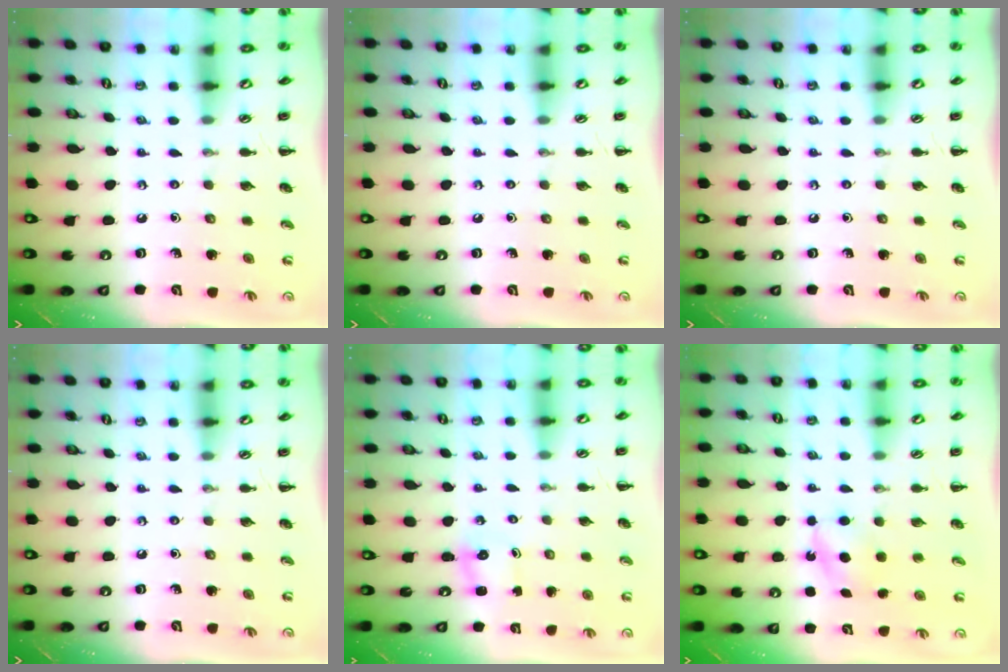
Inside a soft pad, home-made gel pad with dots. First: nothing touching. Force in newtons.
{"total": 0.0}
{"total": 0.0}
{"total": 0.0}
{"total": 1.3, "press": 1.2, "slide": 0.3}
{"total": 5.0, "press": 4.8, "slide": 1.4}